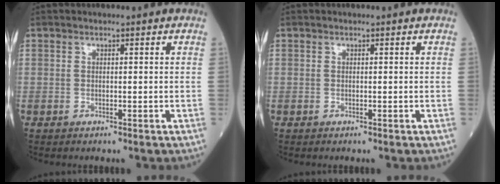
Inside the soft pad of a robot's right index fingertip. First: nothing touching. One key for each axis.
{"total": 0.0}